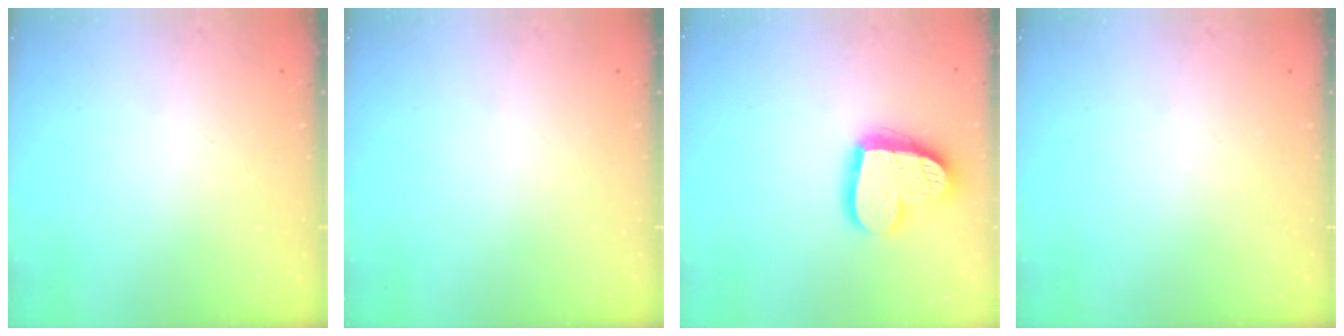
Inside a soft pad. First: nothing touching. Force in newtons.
{"total": 0.0}
{"total": 16.9, "press": 16.9, "slide": 1.6}
{"total": 0.0}